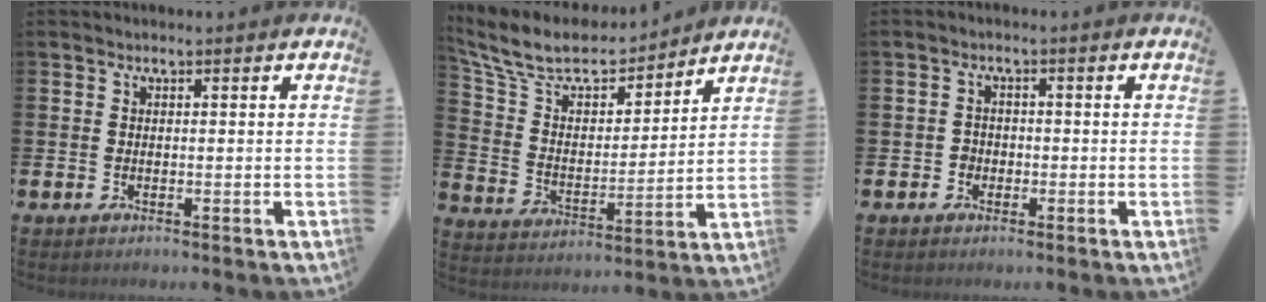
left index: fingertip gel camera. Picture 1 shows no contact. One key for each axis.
{"total": 9.9, "fx": 8.9, "fy": 3.2, "fz": 3.1, "tx": -0.112, "ty": -0.058, "tz": 0.157}
{"total": 1.6, "fx": -0.8, "fy": 1.4, "fz": 0.2, "tx": -0.006, "ty": 0.004, "tz": -0.020}